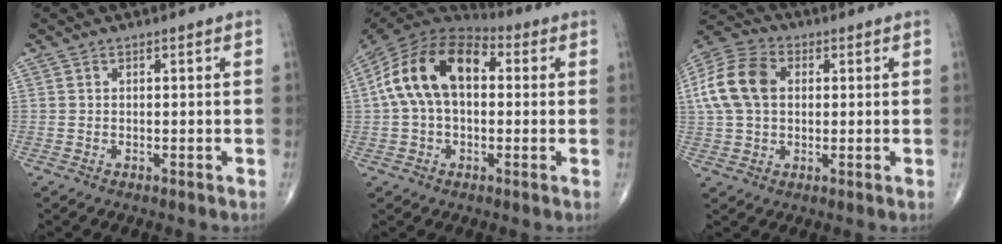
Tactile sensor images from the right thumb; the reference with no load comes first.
{"total": 17.2, "force": [2.3, 10.6, 13.4], "torque": [-0.245, 0.042, 0.032]}
{"total": 12.6, "force": [2.0, 8.8, 8.8], "torque": [-0.171, 0.021, 0.031]}